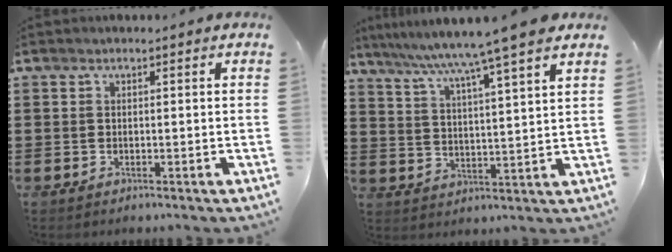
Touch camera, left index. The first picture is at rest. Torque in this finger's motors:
{"motor_torque": [0.86, 0.26, 1.05, 0.21]}